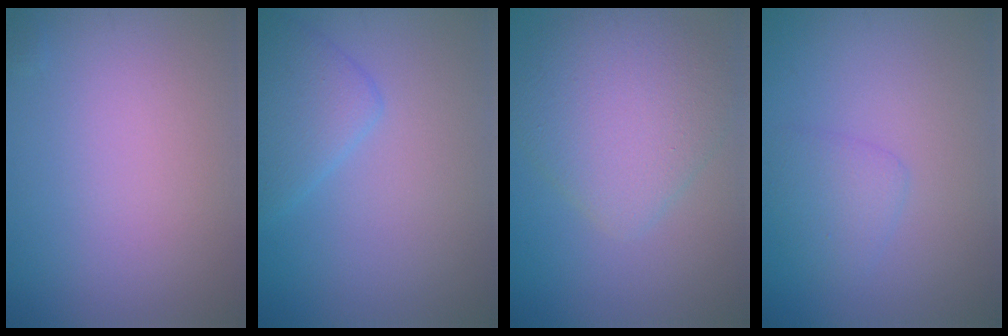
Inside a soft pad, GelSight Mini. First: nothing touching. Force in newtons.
{"total": 2.3, "press": 2.3, "slide": 0.0}
{"total": 5.7, "press": 5.7, "slide": 0.2}
{"total": 1.9, "press": 1.9, "slide": 0.2}